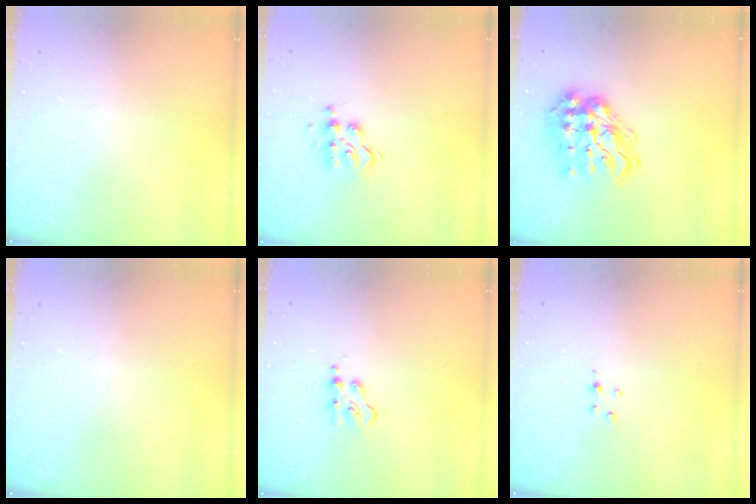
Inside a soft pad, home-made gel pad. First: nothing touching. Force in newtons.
{"total": 8.5, "press": 8.5, "slide": 0.4}
{"total": 21.5, "press": 21.4, "slide": 1.7}
{"total": 0.0}
{"total": 3.3, "press": 3.3, "slide": 0.5}
{"total": 2.6, "press": 2.6, "slide": 0.3}